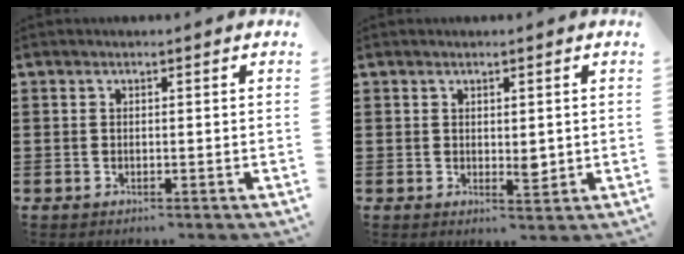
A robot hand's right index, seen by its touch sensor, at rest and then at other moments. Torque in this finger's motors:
{"motor_torque": [0.10, -0.03, 0.05, 0.00]}